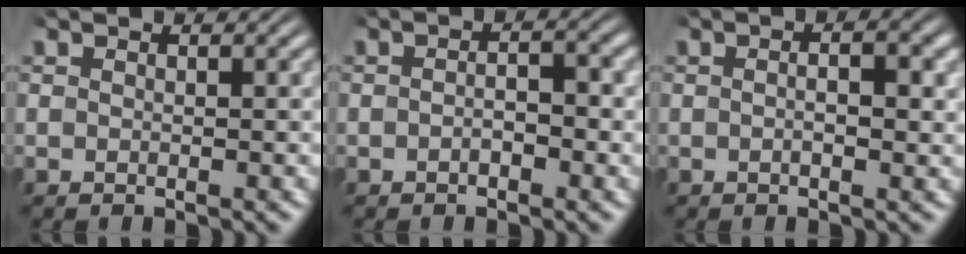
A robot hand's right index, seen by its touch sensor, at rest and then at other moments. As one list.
[{"total": 1.9, "force": [-0.7, 0.7, 1.7], "torque": [-0.019, 0.002, -0.017]}, {"total": 2.4, "force": [-0.1, 0.5, 2.3], "torque": [-0.029, 0.005, -0.007]}]